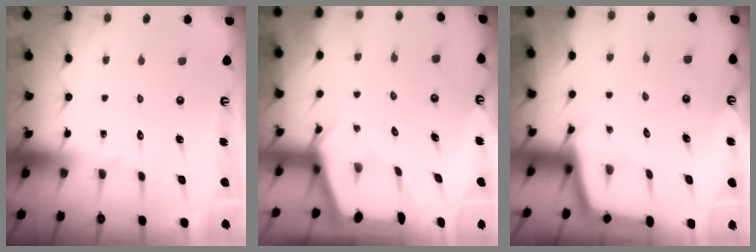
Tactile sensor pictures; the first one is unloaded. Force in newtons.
{"total": 2.5, "press": 2.4, "slide": 0.3}
{"total": 2.3, "press": 2.3, "slide": 0.2}